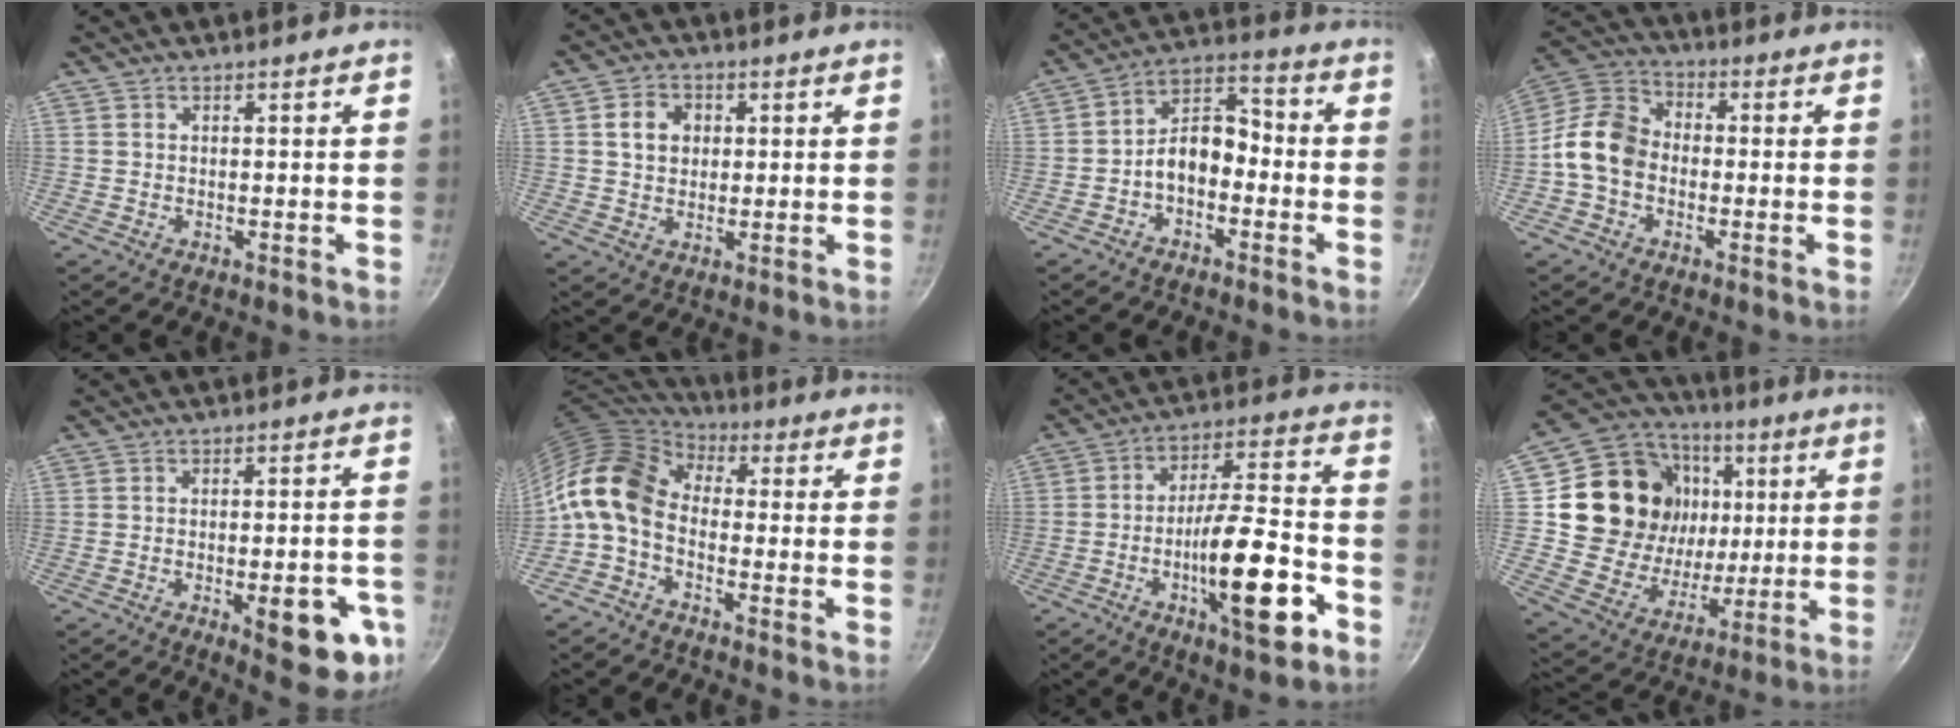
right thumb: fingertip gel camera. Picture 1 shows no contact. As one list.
[{"total": 5.8, "force": [1.2, 4.7, 3.0], "torque": [-0.031, 0.008, 0.016]}, {"total": 9.1, "force": [-2.8, 5.9, 6.3], "torque": [-0.076, 0.055, -0.061]}, {"total": 10.5, "force": [-2.1, 8.1, 6.4], "torque": [-0.094, 0.033, -0.065]}, {"total": 13.6, "force": [-4.8, 5.1, 11.7], "torque": [-0.115, 0.012, -0.058]}, {"total": 12.6, "force": [-1.4, 8.4, 9.3], "torque": [-0.168, 0.034, -0.049]}, {"total": 18.6, "force": [-7.2, 5.4, 16.3], "torque": [-0.238, 0.045, -0.113]}, {"total": 23.8, "force": [4.4, 19.6, 12.6], "torque": [-0.212, 0.006, 0.088]}]